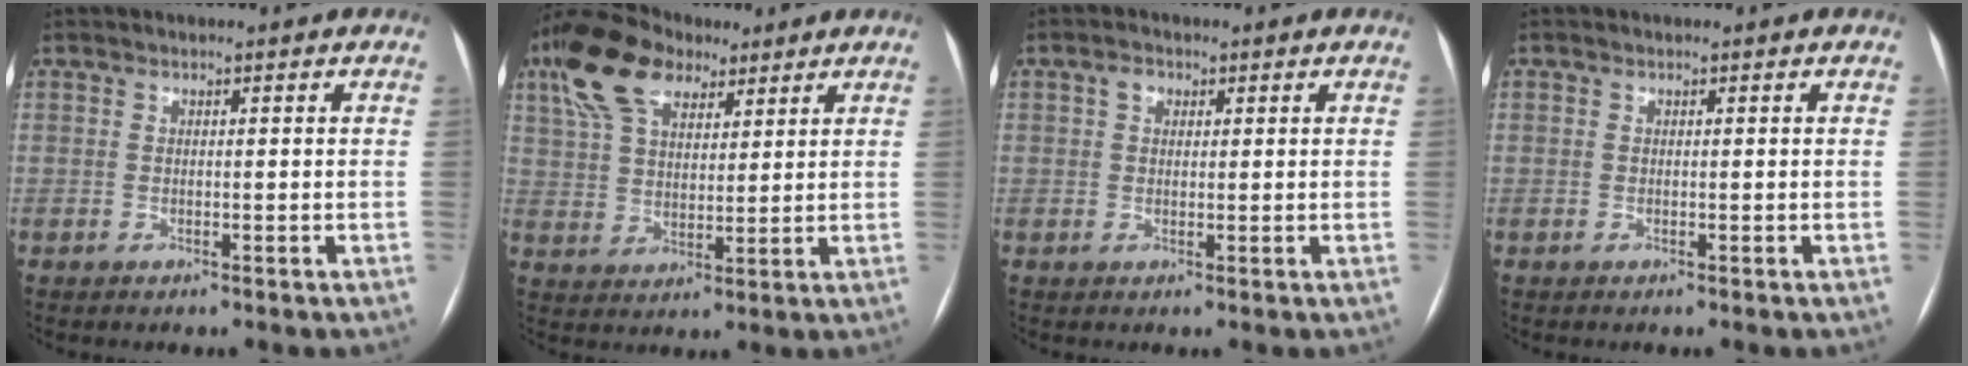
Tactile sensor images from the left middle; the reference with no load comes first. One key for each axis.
{"total": 12.5, "fx": 7.6, "fy": 6.4, "fz": 7.4, "tx": -0.164, "ty": 0.041, "tz": 0.143}
{"total": 1.9, "fx": 0.8, "fy": 1.5, "fz": 1.0, "tx": -0.022, "ty": 0.012, "tz": 0.013}
{"total": 1.2, "fx": -0.5, "fy": -0.8, "fz": -0.6, "tx": 0.012, "ty": -0.008, "tz": -0.008}